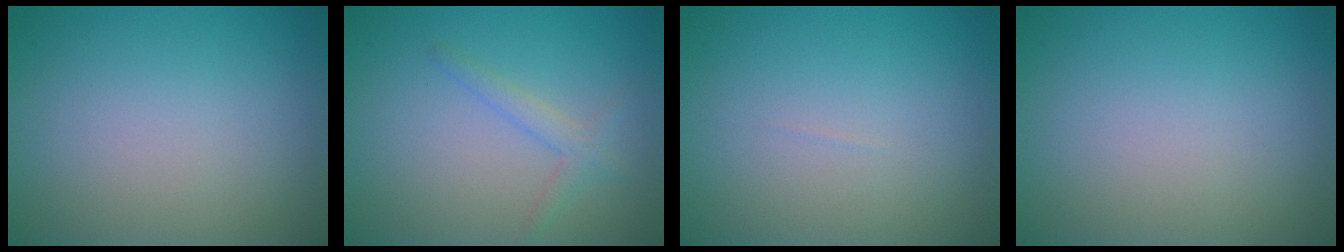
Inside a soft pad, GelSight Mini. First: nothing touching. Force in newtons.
{"total": 1.6, "press": 1.6, "slide": 0.1}
{"total": 0.0}
{"total": 0.0}